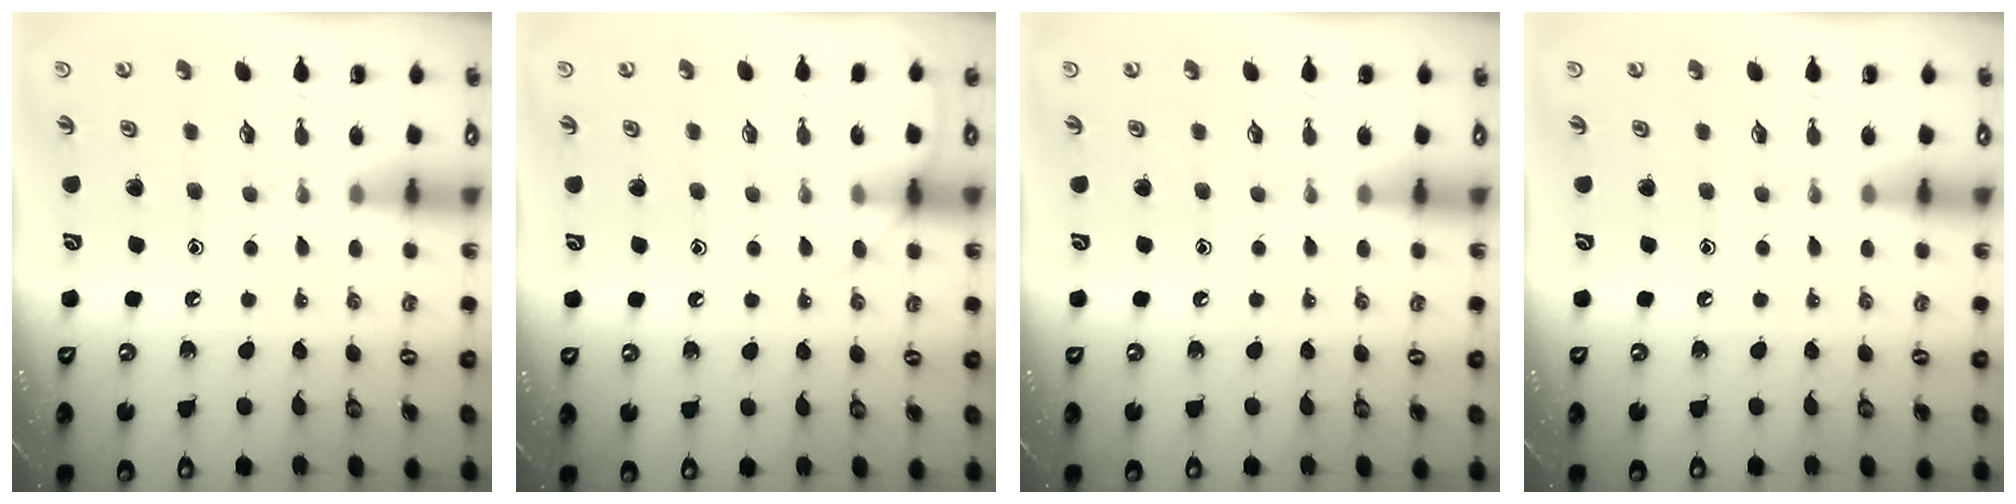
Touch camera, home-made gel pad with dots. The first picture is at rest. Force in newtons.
{"total": 5.8, "press": 5.7, "slide": 0.8}
{"total": 0.0}
{"total": 0.0}